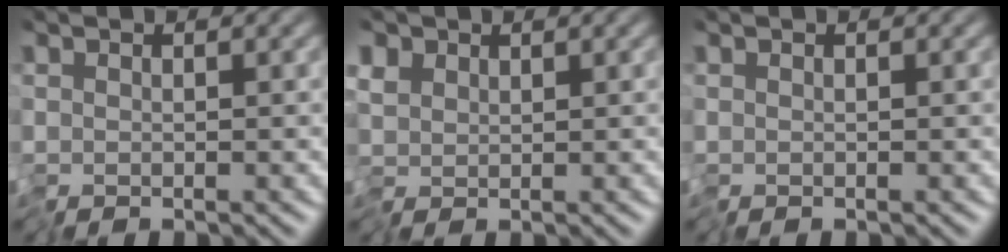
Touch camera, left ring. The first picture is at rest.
{"total": 1.0, "force": [0.1, 0.9, 0.4], "torque": [-0.004, 0.001, -0.002]}
{"total": 0.0}